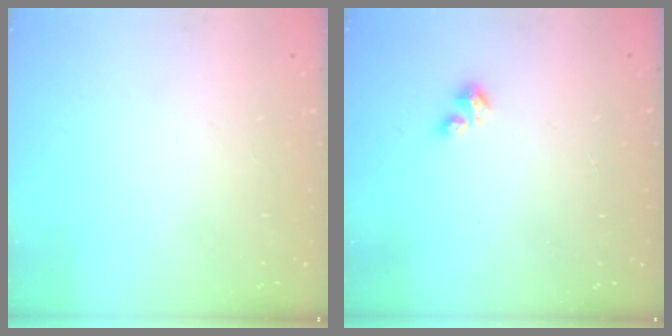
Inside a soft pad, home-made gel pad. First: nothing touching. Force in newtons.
{"total": 1.6, "press": 1.6, "slide": 0.4}